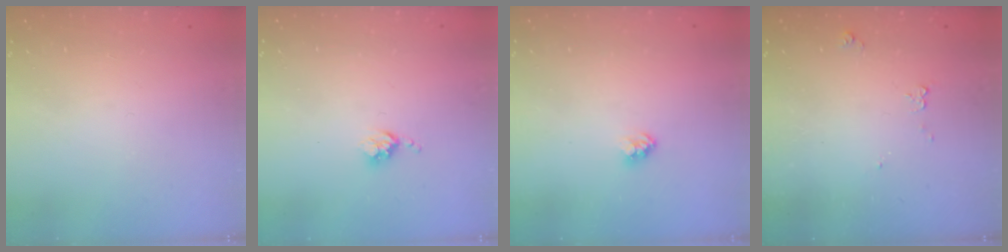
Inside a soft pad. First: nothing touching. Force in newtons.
{"total": 3.6, "press": 3.6, "slide": 0.4}
{"total": 2.3, "press": 2.3, "slide": 0.1}
{"total": 5.5, "press": 5.5, "slide": 0.7}